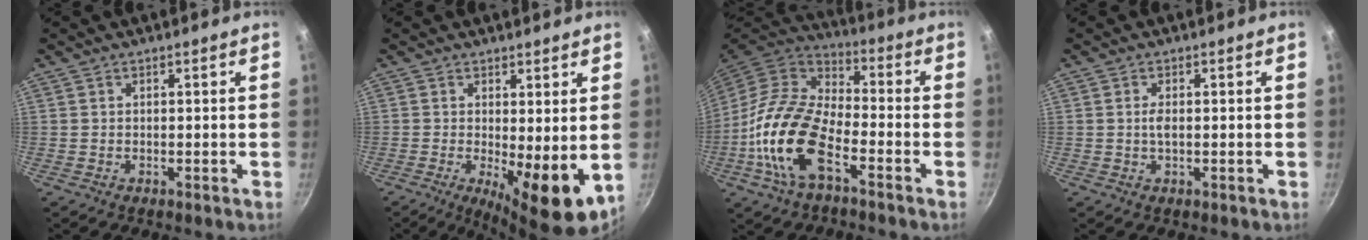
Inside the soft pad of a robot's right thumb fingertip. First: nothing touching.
{"total": 10.9, "force": [-1.5, 3.5, 10.2], "torque": [-0.151, -0.024, -0.012]}
{"total": 17.7, "force": [-6.8, 8.6, 13.9], "torque": [-0.281, 0.044, -0.134]}
{"total": 1.6, "force": [0.0, 0.6, 1.5], "torque": [-0.030, 0.000, 0.001]}